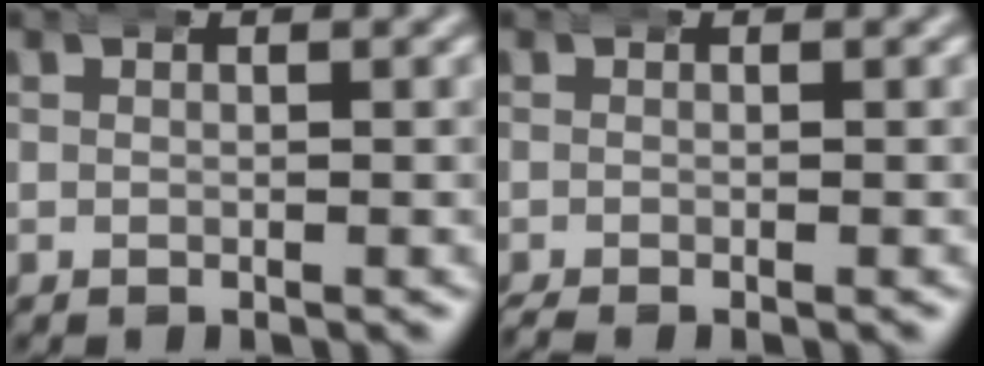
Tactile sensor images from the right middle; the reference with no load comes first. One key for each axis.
{"total": 0.9, "fx": -0.9, "fy": 0.1, "fz": 0.2, "tx": -0.006, "ty": -0.005, "tz": -0.014}